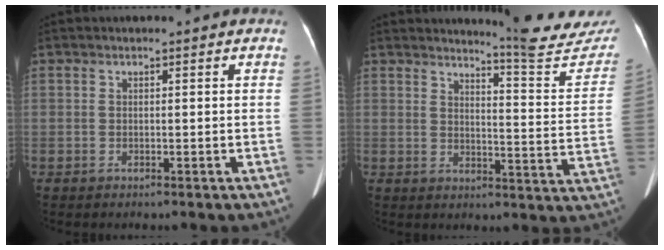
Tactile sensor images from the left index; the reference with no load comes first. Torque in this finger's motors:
{"motor_torque": [0.40, -1.74, 0.01, 0.01]}